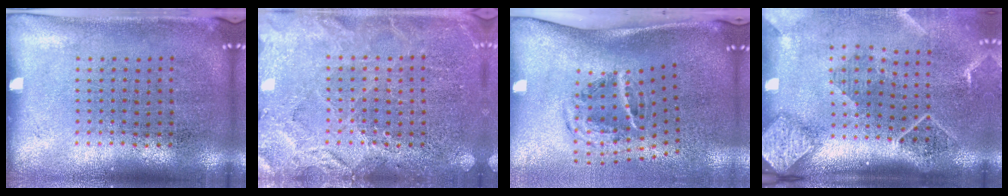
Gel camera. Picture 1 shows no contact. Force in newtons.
{"total": 4.6, "press": 4.6, "slide": 0.6}
{"total": 2.0, "press": 1.2, "slide": 1.7}
{"total": 2.7, "press": 2.0, "slide": 1.8}